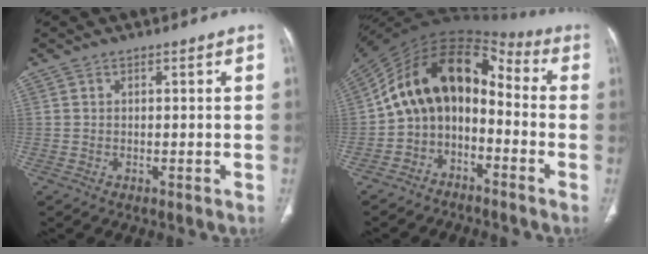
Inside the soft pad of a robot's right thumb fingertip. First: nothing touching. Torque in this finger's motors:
{"motor_torque": [1.65, 3.29, 1.52, -1.23, 0.43]}